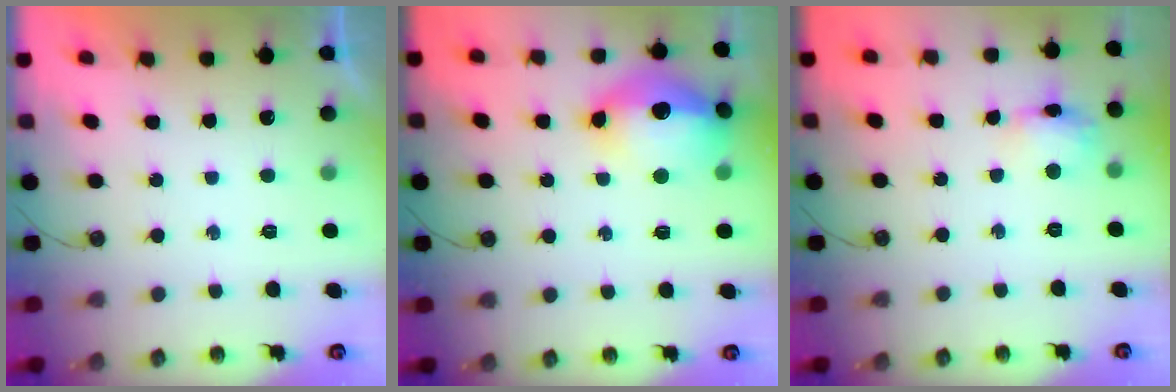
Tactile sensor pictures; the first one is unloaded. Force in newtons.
{"total": 16.4, "press": 16.3, "slide": 1.8}
{"total": 10.1, "press": 10.0, "slide": 0.5}